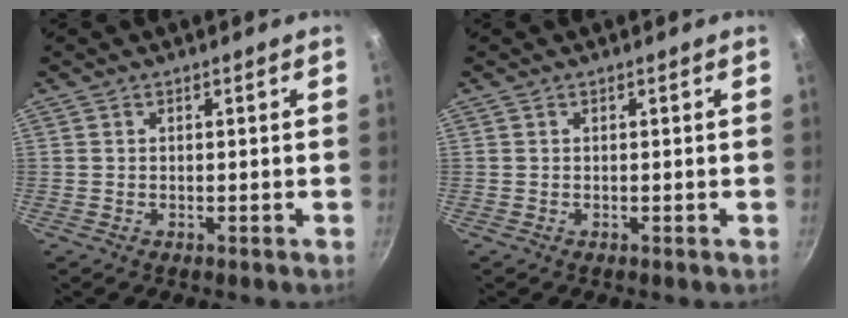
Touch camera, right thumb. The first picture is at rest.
{"total": 0.0}